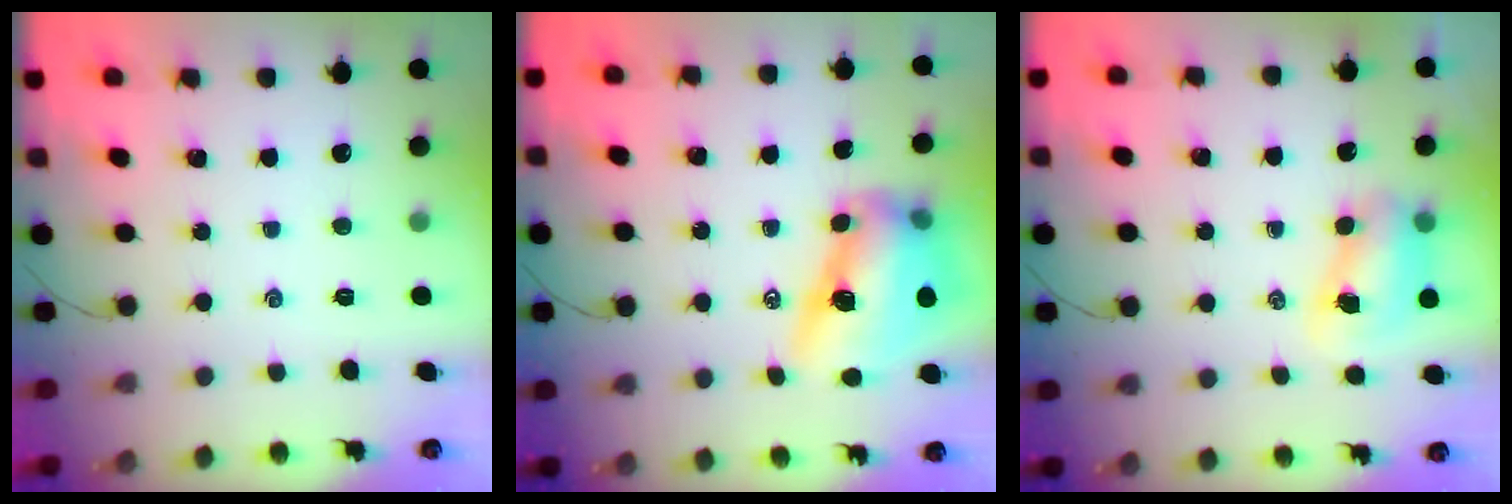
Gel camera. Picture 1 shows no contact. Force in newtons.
{"total": 13.1, "press": 12.8, "slide": 2.7}
{"total": 7.6, "press": 7.5, "slide": 1.0}